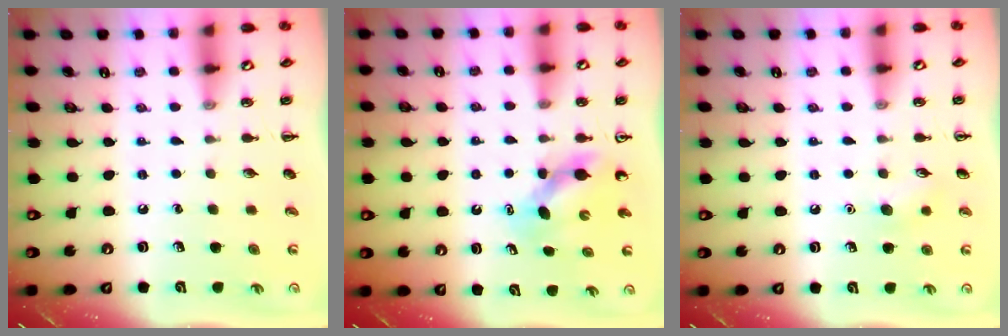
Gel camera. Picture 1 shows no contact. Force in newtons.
{"total": 4.6, "press": 4.6, "slide": 0.4}
{"total": 6.7, "press": 6.5, "slide": 1.8}